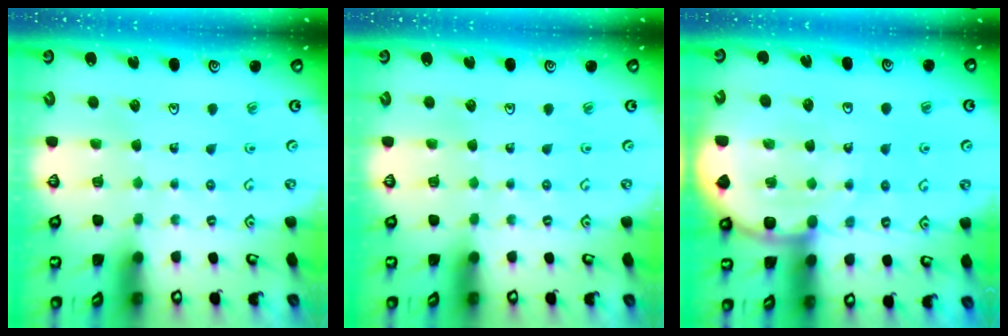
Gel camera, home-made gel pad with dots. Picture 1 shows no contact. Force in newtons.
{"total": 0.0}
{"total": 10.1, "press": 10.1, "slide": 1.3}